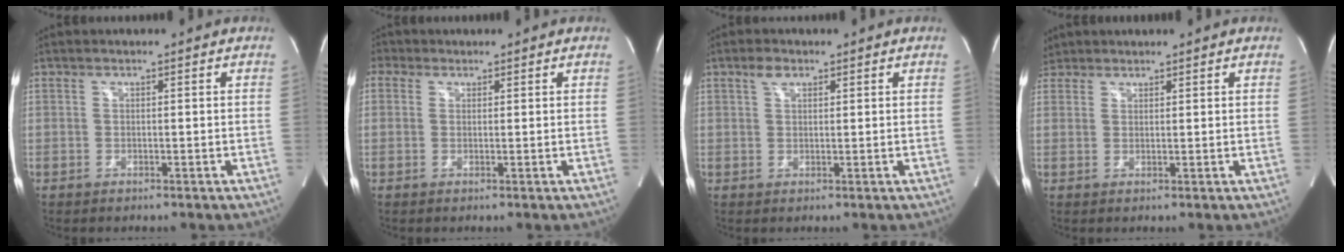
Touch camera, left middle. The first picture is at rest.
{"total": 2.6, "force": [1.2, 2.3, 0.6], "torque": [-0.013, 0.020, 0.019]}
{"total": 2.2, "force": [1.3, 1.1, 1.3], "torque": [-0.029, 0.009, 0.027]}
{"total": 3.5, "force": [2.8, 2.0, -0.1], "torque": [0.002, 0.015, 0.053]}